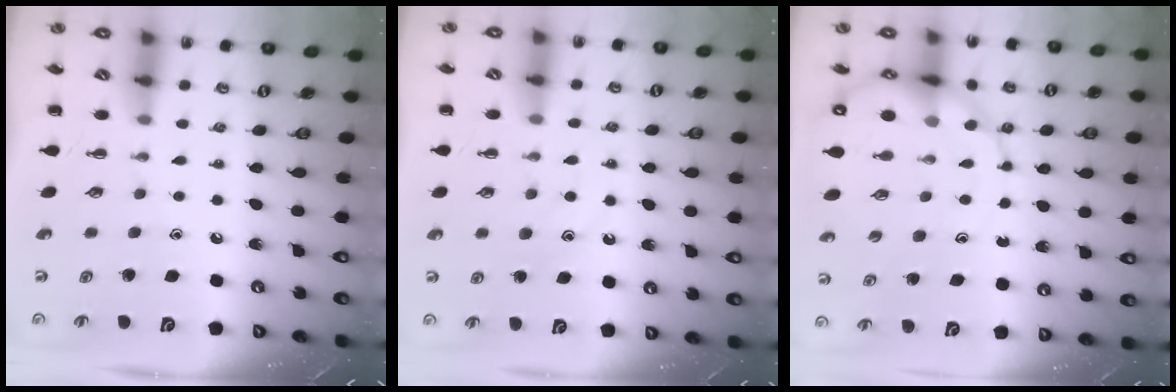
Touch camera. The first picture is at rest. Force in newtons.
{"total": 11.7, "press": 11.6, "slide": 1.0}
{"total": 12.3, "press": 11.8, "slide": 3.7}